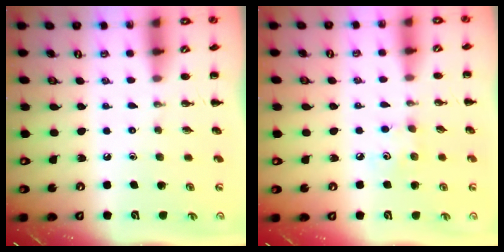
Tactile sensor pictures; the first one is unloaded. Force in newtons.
{"total": 5.0, "press": 4.9, "slide": 1.0}